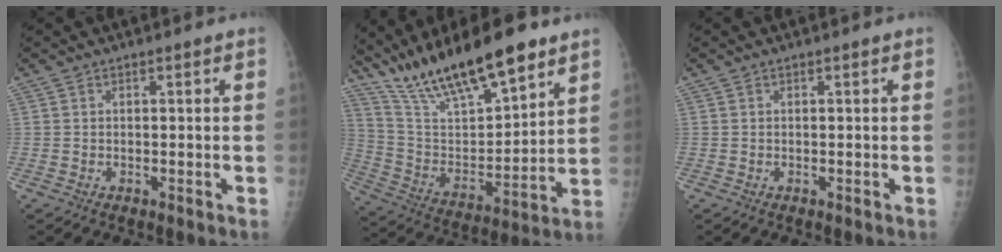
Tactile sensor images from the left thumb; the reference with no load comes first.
{"total": 22.4, "force": [16.3, 6.4, 14.0], "torque": [-0.216, -0.055, 0.296]}
{"total": 0.0}